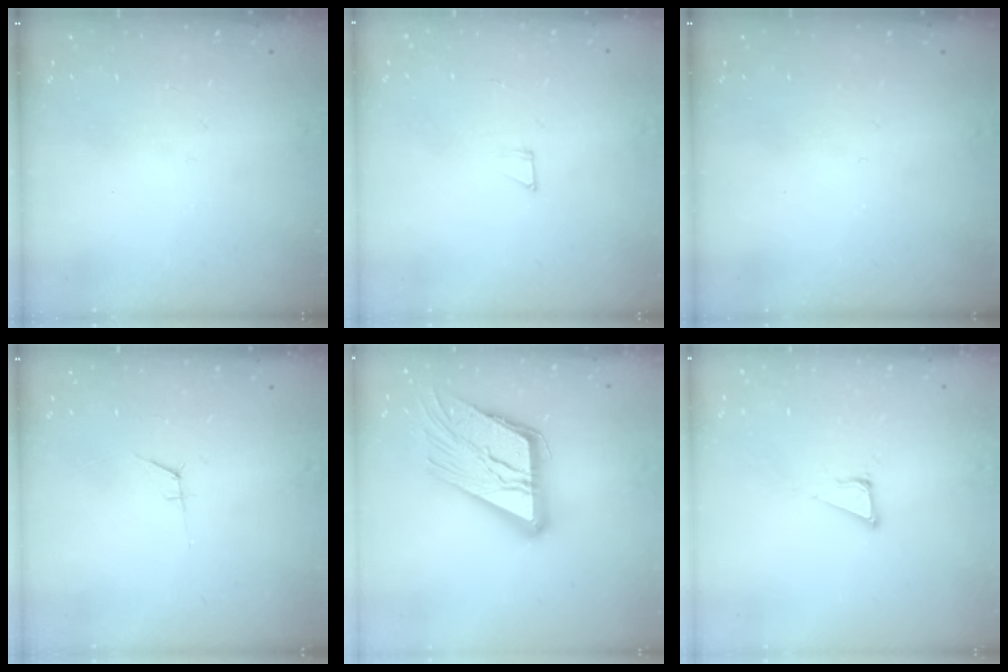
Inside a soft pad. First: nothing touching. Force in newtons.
{"total": 2.1, "press": 2.1, "slide": 0.1}
{"total": 0.0}
{"total": 5.2, "press": 4.5, "slide": 2.5}
{"total": 19.0, "press": 18.9, "slide": 1.9}
{"total": 4.3, "press": 4.3, "slide": 0.2}